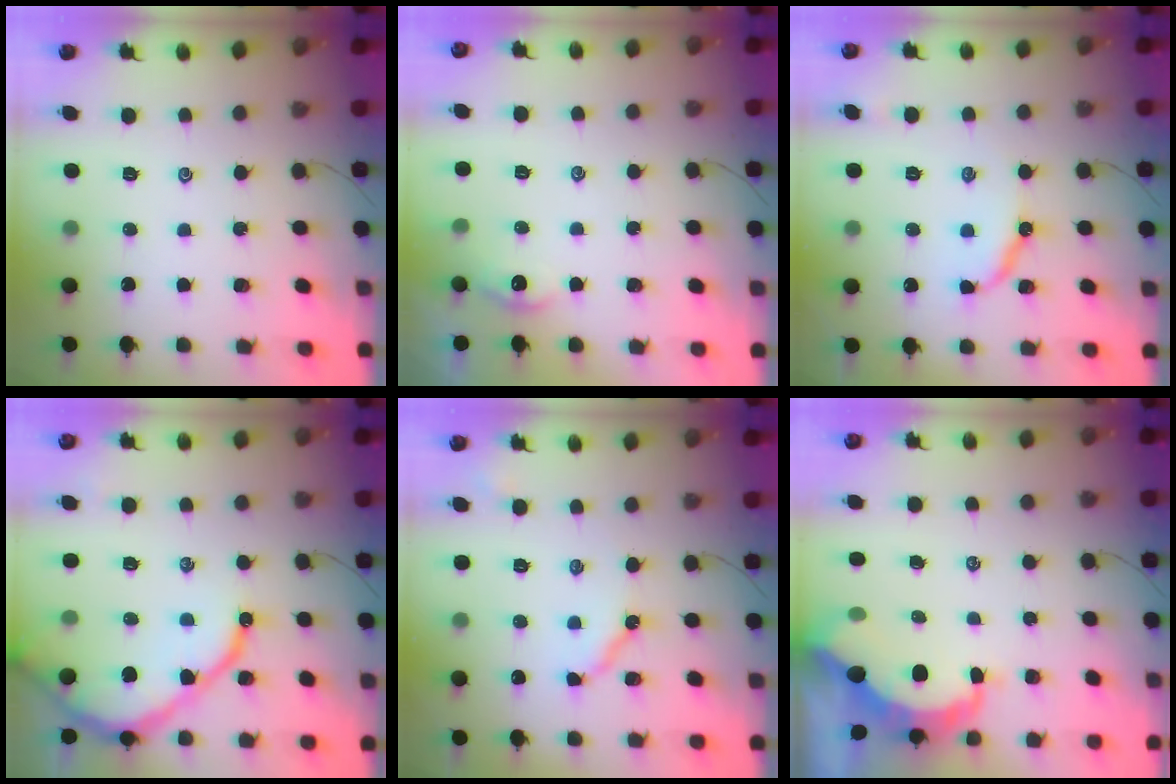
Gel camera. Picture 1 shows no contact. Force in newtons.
{"total": 2.7, "press": 2.7, "slide": 0.3}
{"total": 9.3, "press": 9.3, "slide": 0.9}
{"total": 12.2, "press": 12.1, "slide": 1.3}
{"total": 7.7, "press": 7.7, "slide": 0.7}
{"total": 9.2, "press": 9.2, "slide": 0.9}